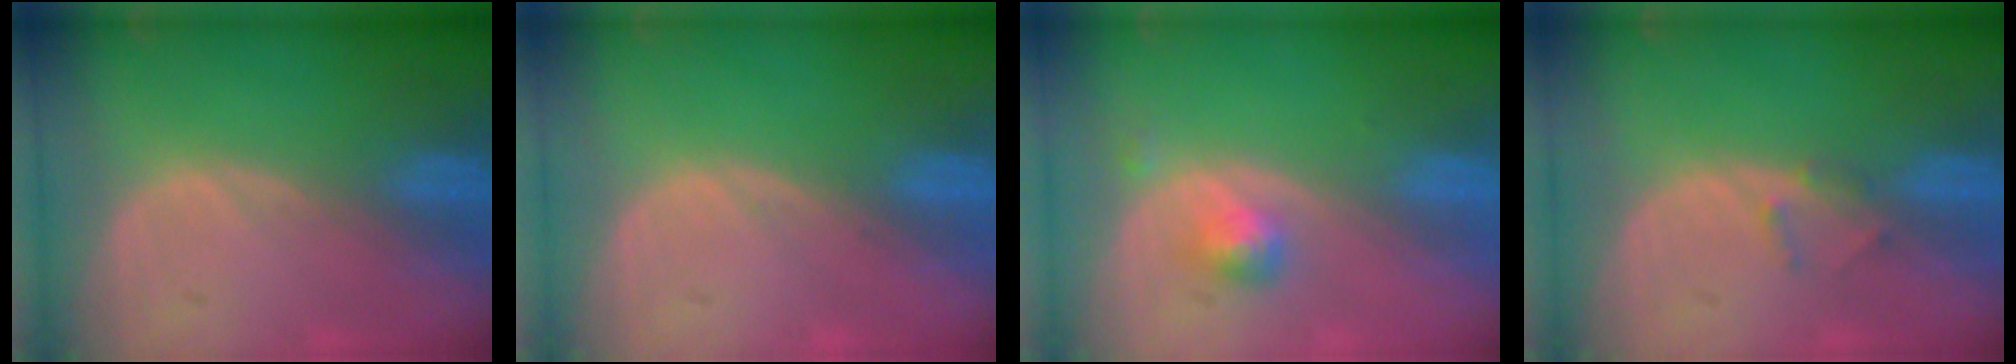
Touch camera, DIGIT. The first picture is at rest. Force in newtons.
{"total": 0.5, "press": 0.1, "slide": 0.5}
{"total": 2.4, "press": 2.4, "slide": 0.2}
{"total": 1.3, "press": 1.1, "slide": 0.8}